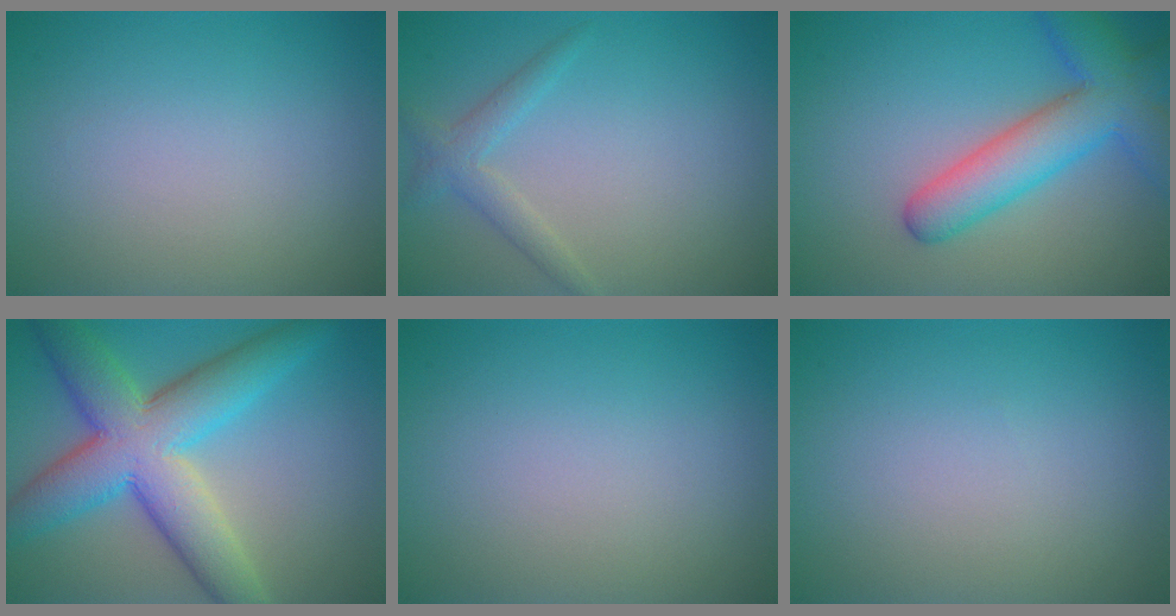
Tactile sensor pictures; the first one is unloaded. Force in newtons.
{"total": 2.0, "press": 2.0, "slide": 0.1}
{"total": 6.8, "press": 6.8, "slide": 0.4}
{"total": 10.0, "press": 10.0, "slide": 0.2}
{"total": 0.0}
{"total": 0.0}